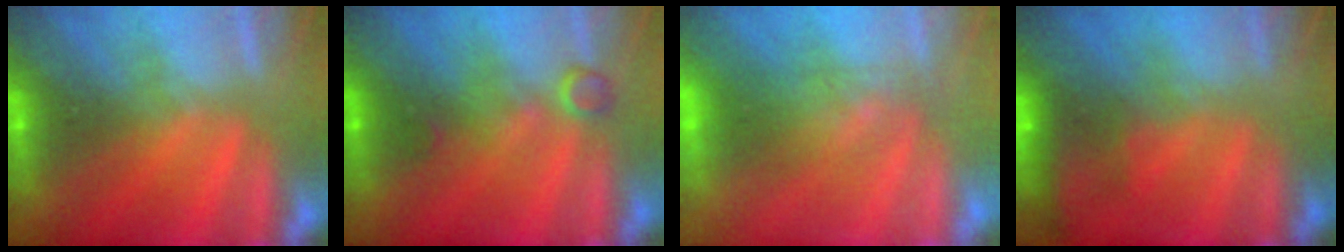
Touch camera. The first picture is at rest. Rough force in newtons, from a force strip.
{"total": 2.9}
{"total": 2.6}
{"total": 10.8}